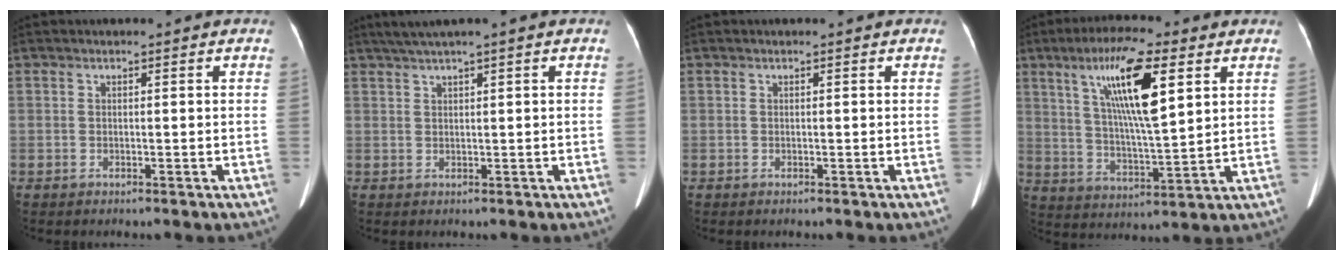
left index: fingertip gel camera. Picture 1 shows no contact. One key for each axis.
{"total": 3.3, "fx": 2.3, "fy": -0.5, "fz": 2.3, "tx": -0.049, "ty": 0.017, "tz": 0.047}
{"total": 0.0}
{"total": 13.3, "fx": 5.5, "fy": 2.0, "fz": 12.0, "tx": -0.225, "ty": 0.004, "tz": 0.098}